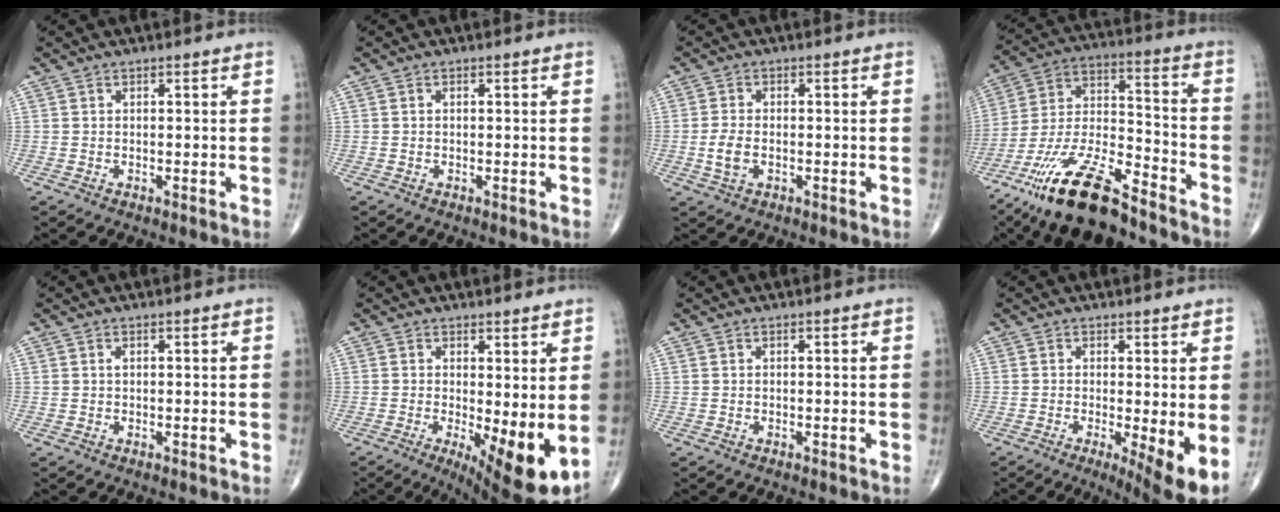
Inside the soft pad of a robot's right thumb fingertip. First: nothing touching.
{"total": 0.0}
{"total": 3.9, "force": [-0.8, 2.3, 3.0], "torque": [-0.063, 0.003, -0.015]}
{"total": 20.4, "force": [-14.8, 6.2, 12.5], "torque": [-0.252, 0.063, -0.270]}
{"total": 0.6, "force": [0.2, 0.4, 0.4], "torque": [-0.007, 0.002, 0.004]}
{"total": 10.0, "force": [-0.9, 3.0, 9.4], "torque": [-0.138, -0.025, -0.006]}
{"total": 0.0}
{"total": 6.8, "force": [-0.9, 1.4, 6.5], "torque": [-0.101, -0.020, -0.014]}